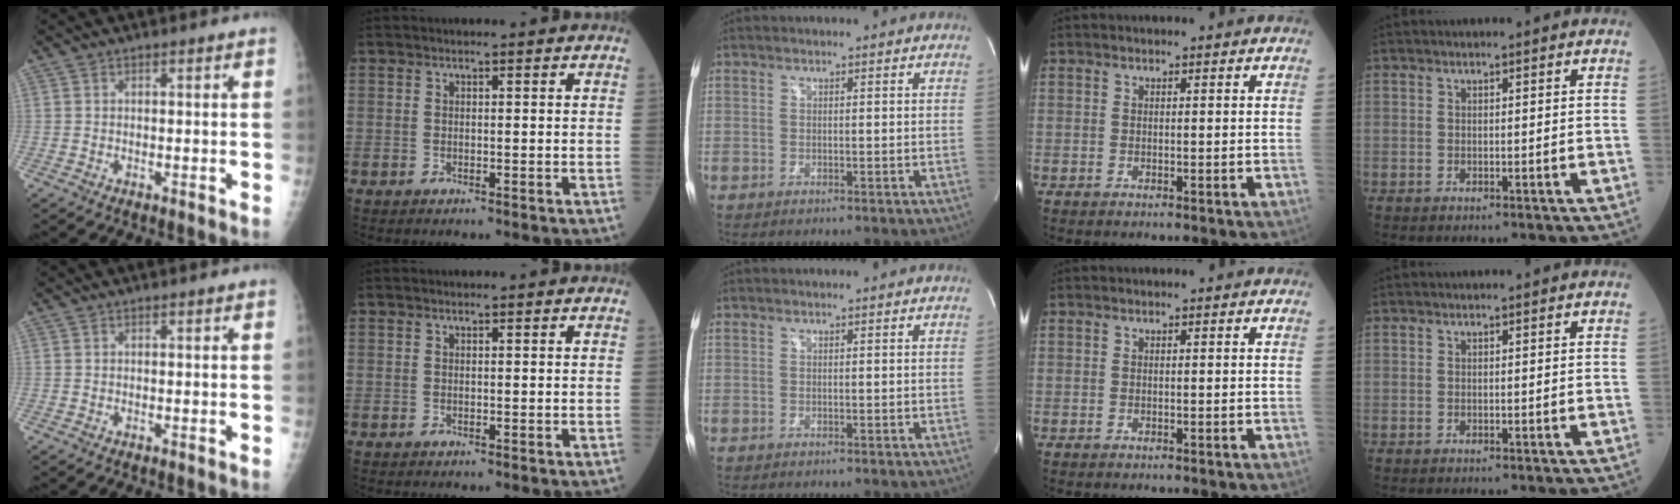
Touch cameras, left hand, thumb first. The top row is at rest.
{}